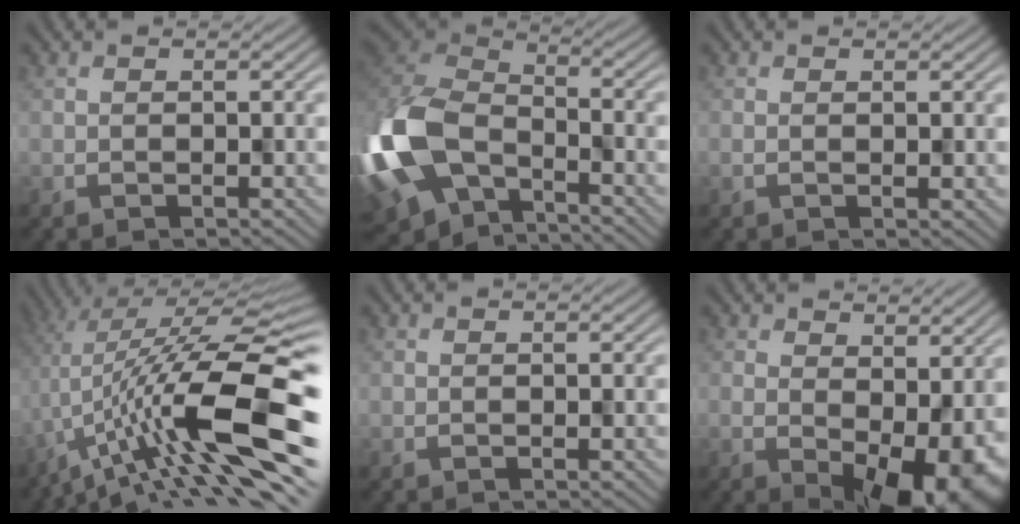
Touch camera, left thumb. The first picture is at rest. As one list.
[{"total": 16.4, "force": [-5.3, 10.9, 11.0], "torque": [-0.307, -0.037, -0.089]}, {"total": 0.9, "force": [0.1, 0.2, 0.8], "torque": [-0.014, 0.004, 0.001]}, {"total": 16.0, "force": [-2.7, 3.9, 15.3], "torque": [-0.247, 0.010, -0.046]}, {"total": 0.0}, {"total": 8.0, "force": [-1.3, 3.9, 6.8], "torque": [-0.103, -0.023, 0.000]}]